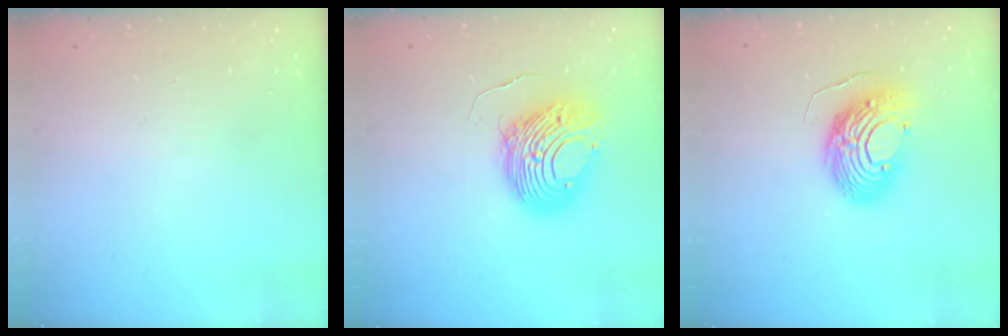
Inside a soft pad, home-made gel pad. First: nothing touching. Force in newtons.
{"total": 10.6, "press": 10.5, "slide": 1.4}
{"total": 12.8, "press": 12.7, "slide": 1.3}